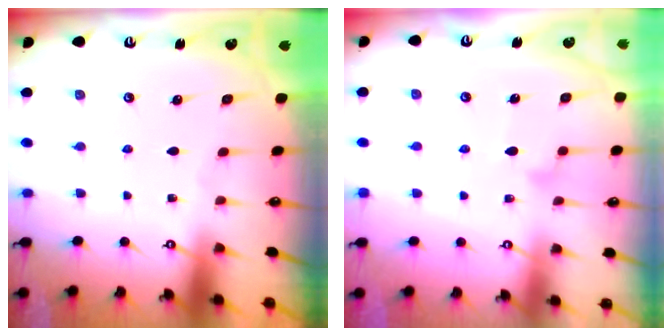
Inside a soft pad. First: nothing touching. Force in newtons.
{"total": 8.9, "press": 8.9, "slide": 0.5}